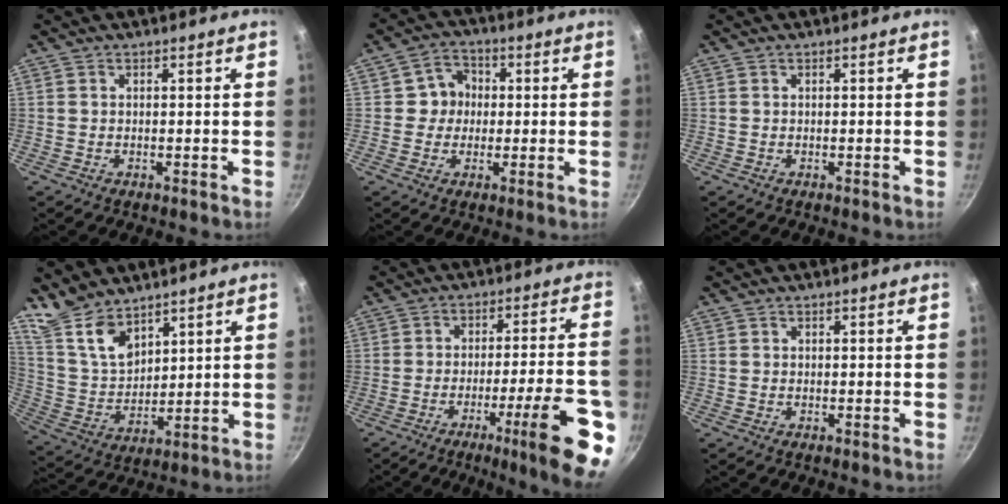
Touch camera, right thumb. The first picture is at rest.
{"total": 5.6, "force": [0.3, 5.3, 2.0], "torque": [0.011, 0.010, -0.005]}
{"total": 0.0}
{"total": 10.7, "force": [8.4, 5.0, 4.4], "torque": [-0.061, -0.053, 0.179]}
{"total": 17.2, "force": [-7.9, 2.8, 15.0], "torque": [-0.195, 0.036, -0.108]}
{"total": 0.0}